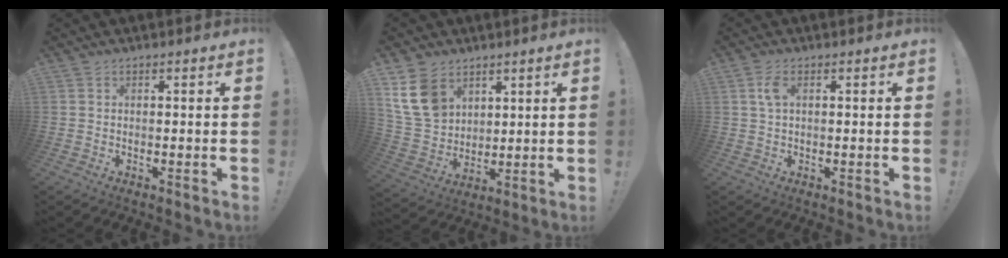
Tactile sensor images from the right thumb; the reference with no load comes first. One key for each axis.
{"total": 14.4, "fx": 7.3, "fy": 10.4, "fz": 6.8, "tx": -0.130, "ty": -0.029, "tz": 0.150}
{"total": 3.6, "fx": 1.0, "fy": 1.6, "fz": 3.1, "tx": -0.055, "ty": 0.002, "tz": 0.015}